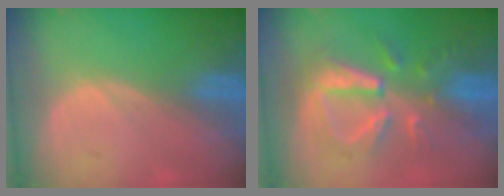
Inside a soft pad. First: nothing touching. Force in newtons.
{"total": 8.3, "press": 8.2, "slide": 0.8}